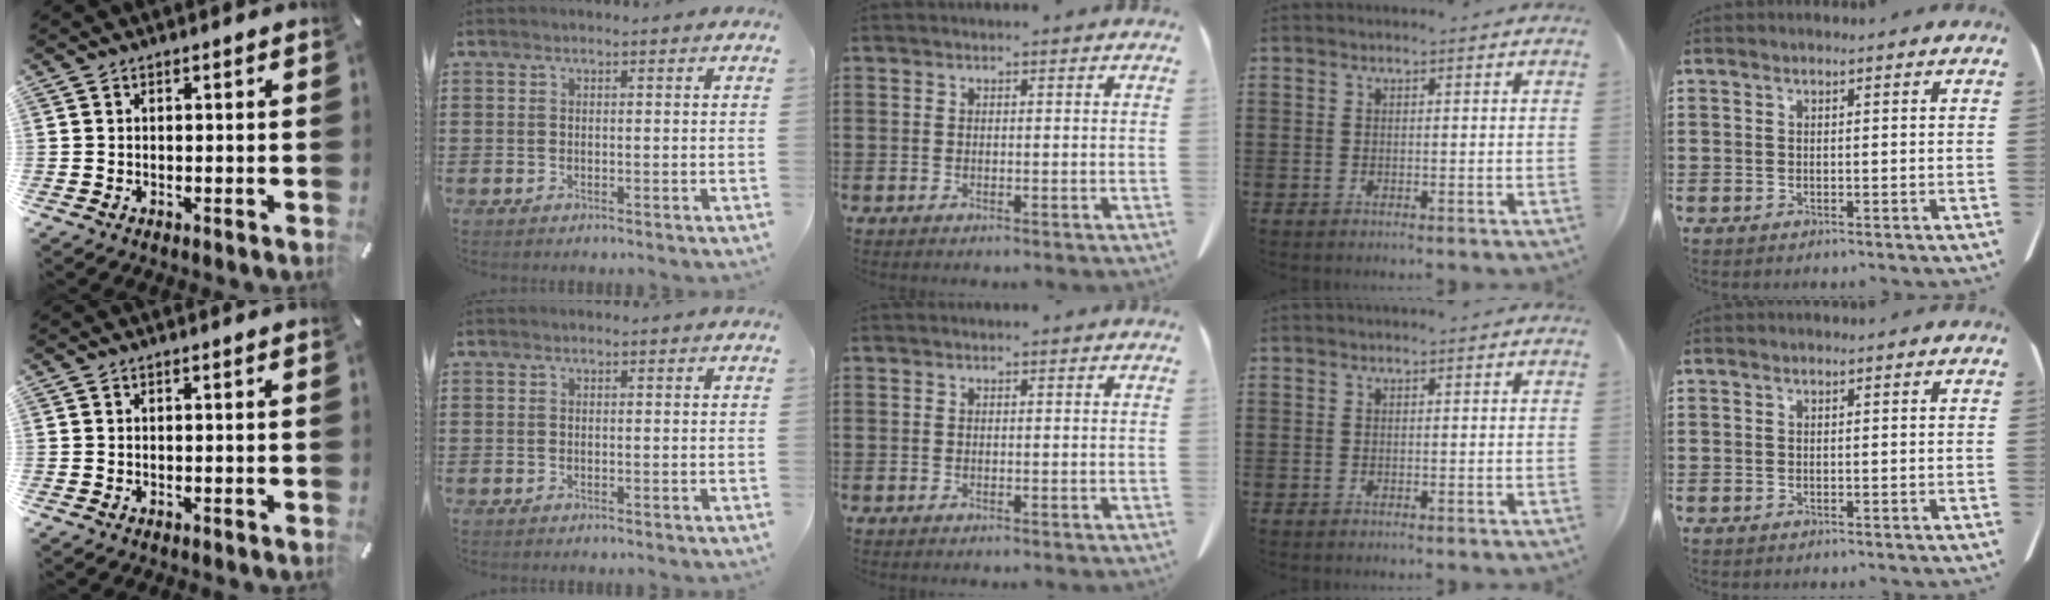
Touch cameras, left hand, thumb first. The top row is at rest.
{}